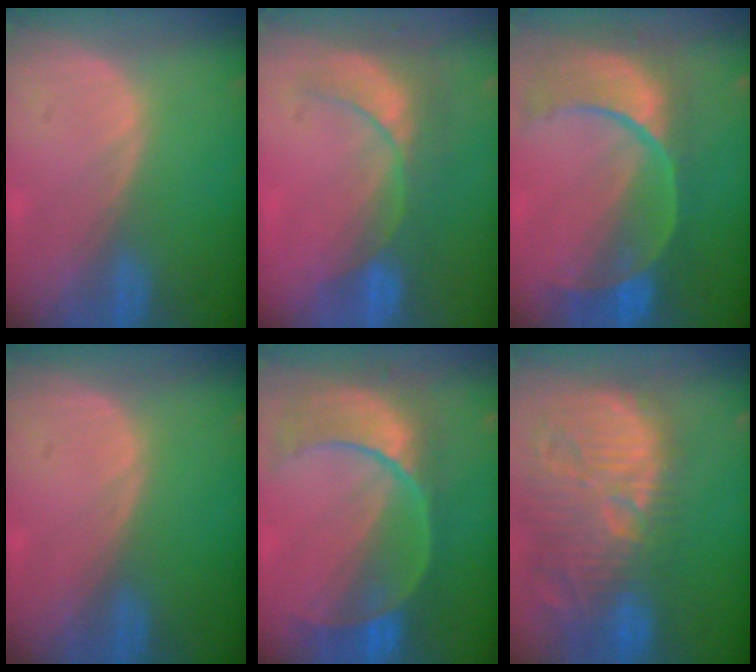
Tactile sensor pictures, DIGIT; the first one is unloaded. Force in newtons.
{"total": 9.0, "press": 7.8, "slide": 4.6}
{"total": 12.1, "press": 9.8, "slide": 7.2}
{"total": 0.0}
{"total": 10.9, "press": 9.3, "slide": 5.7}
{"total": 15.2, "press": 13.3, "slide": 7.4}